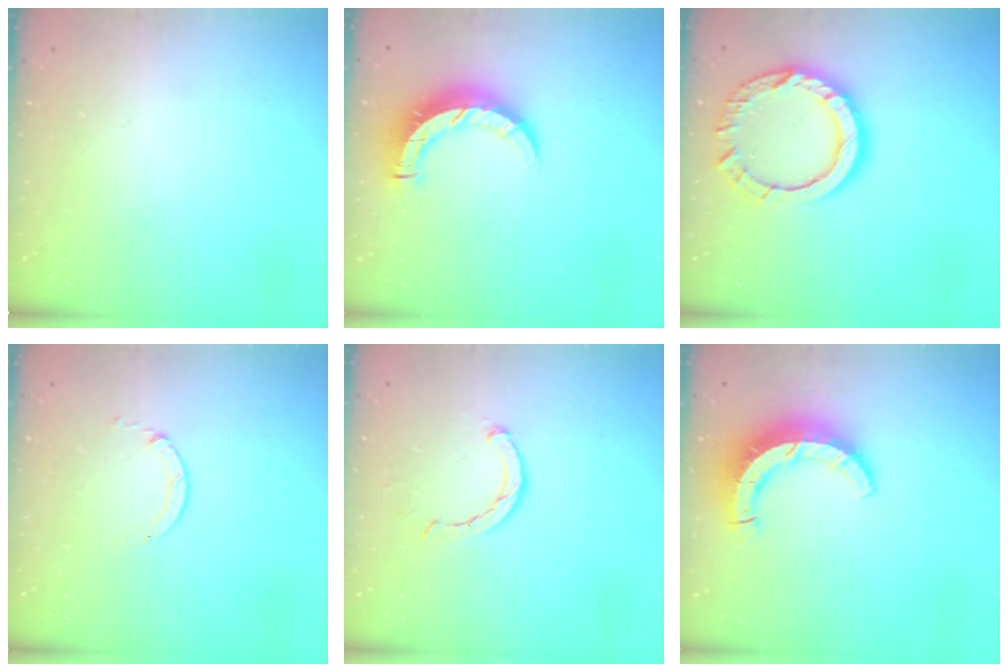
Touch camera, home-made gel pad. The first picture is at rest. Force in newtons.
{"total": 8.9, "press": 8.9, "slide": 0.8}
{"total": 12.9, "press": 12.8, "slide": 1.4}
{"total": 0.7, "press": 0.7, "slide": 0.1}
{"total": 2.1, "press": 2.1, "slide": 0.1}
{"total": 9.6, "press": 9.6, "slide": 1.0}